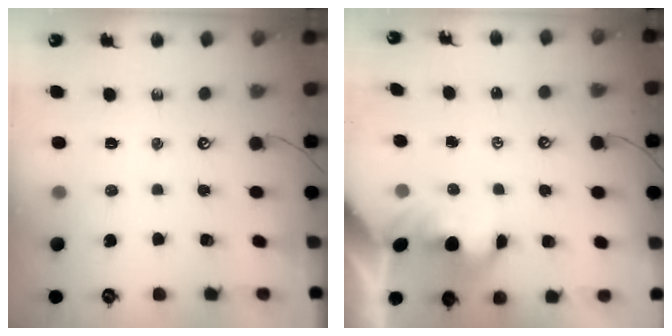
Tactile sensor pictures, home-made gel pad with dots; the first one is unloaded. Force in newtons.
{"total": 2.0, "press": 2.0, "slide": 0.1}